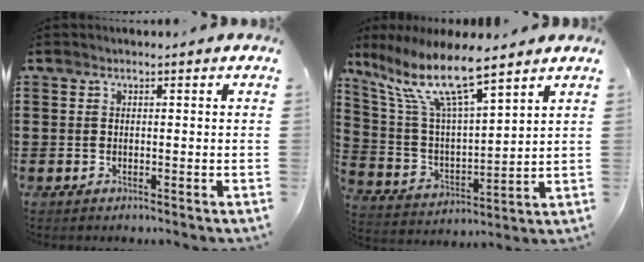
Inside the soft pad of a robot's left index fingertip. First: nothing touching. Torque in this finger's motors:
{"motor_torque": [1.96, -0.17, 1.05, 0.18]}